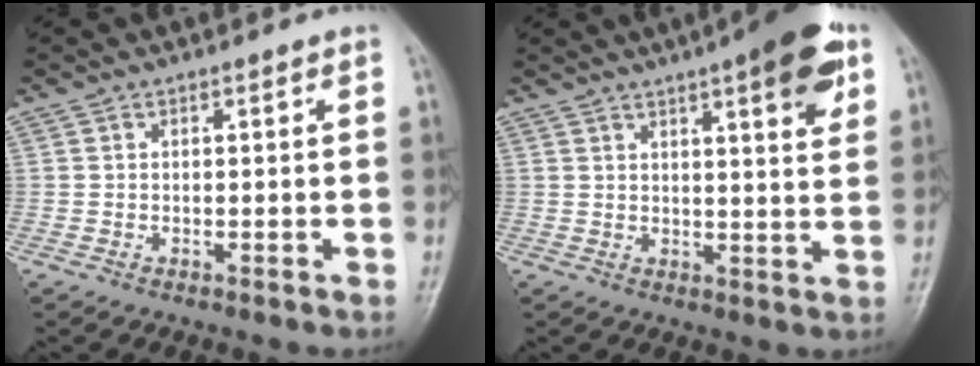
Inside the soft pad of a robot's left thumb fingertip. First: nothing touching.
{"total": 11.5, "force": [6.0, 2.7, 9.5], "torque": [-0.109, -0.017, 0.073]}